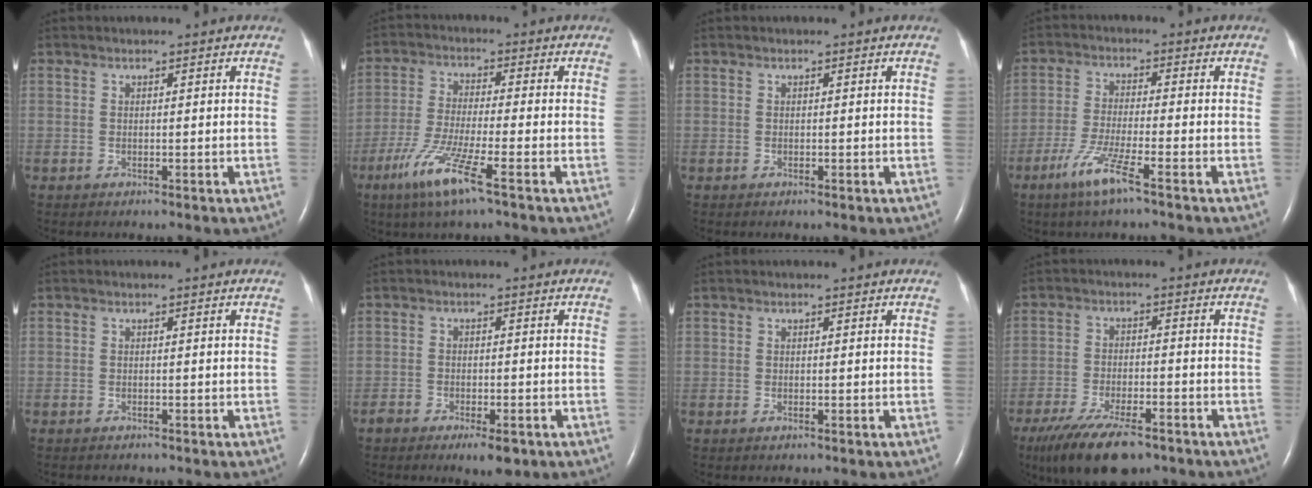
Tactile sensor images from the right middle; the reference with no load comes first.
{"total": 9.1, "force": [-4.9, -0.1, 7.6], "torque": [-0.157, -0.024, -0.095]}
{"total": 0.0}
{"total": 6.6, "force": [-4.0, -0.1, 5.3], "torque": [-0.109, -0.014, -0.079]}
{"total": 1.1, "force": [-1.1, 0.3, 0.3], "torque": [-0.009, -0.003, -0.014]}
{"total": 5.0, "force": [-3.2, 1.7, 3.4], "torque": [-0.053, -0.005, -0.046]}
{"total": 0.0}
{"total": 12.7, "force": [-9.1, 4.1, 7.9], "torque": [-0.153, -0.025, -0.152]}